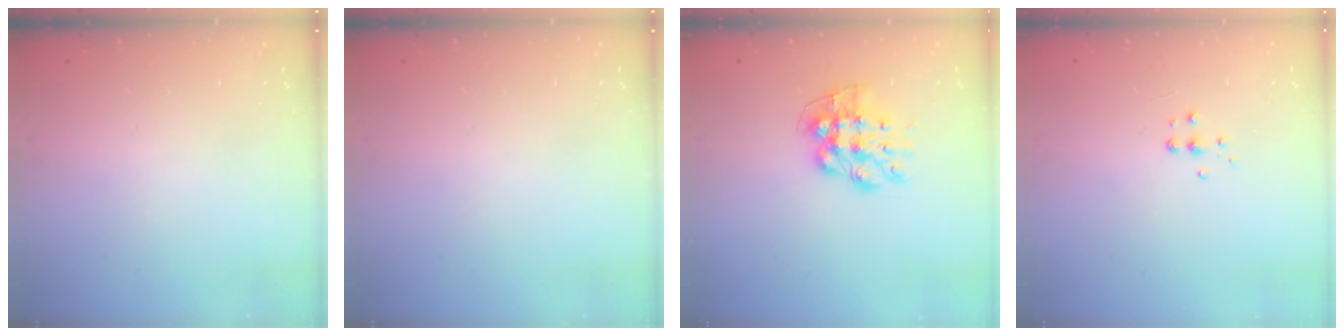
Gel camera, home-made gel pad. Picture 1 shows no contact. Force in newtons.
{"total": 0.0}
{"total": 11.1, "press": 11.0, "slide": 1.0}
{"total": 4.8, "press": 4.7, "slide": 0.4}